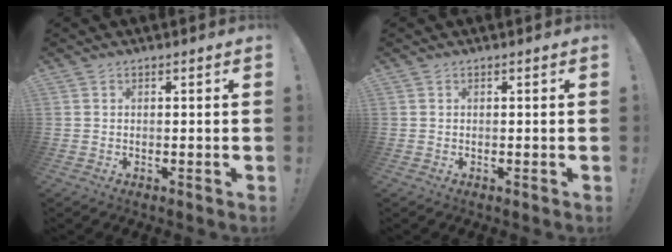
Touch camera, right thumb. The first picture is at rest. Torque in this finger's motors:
{"motor_torque": [0.00, 0.00, -0.10, 0.10, 0.00]}